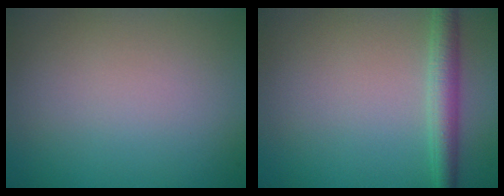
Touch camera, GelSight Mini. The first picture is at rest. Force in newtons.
{"total": 2.8, "press": 2.8, "slide": 0.1}